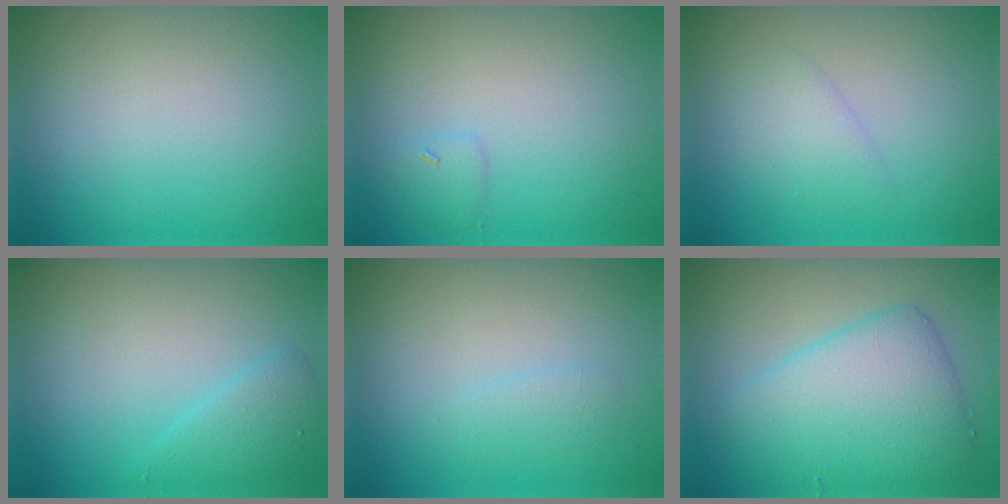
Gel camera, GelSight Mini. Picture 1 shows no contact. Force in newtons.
{"total": 0.9, "press": 0.9, "slide": 0.1}
{"total": 1.7, "press": 1.7, "slide": 0.2}
{"total": 2.0, "press": 2.0, "slide": 0.1}
{"total": 1.0, "press": 1.0, "slide": 0.0}
{"total": 6.5, "press": 6.5, "slide": 0.1}